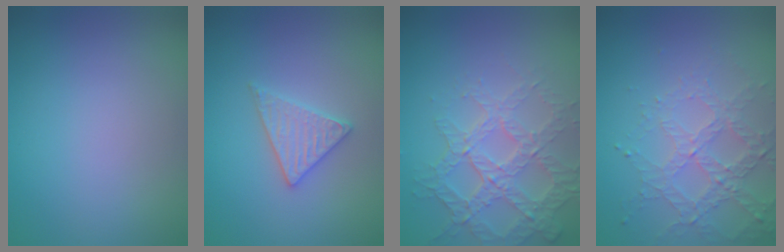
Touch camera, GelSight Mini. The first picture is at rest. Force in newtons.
{"total": 2.6, "press": 2.6, "slide": 0.3}
{"total": 4.0, "press": 3.9, "slide": 1.0}
{"total": 3.1, "press": 3.0, "slide": 0.8}